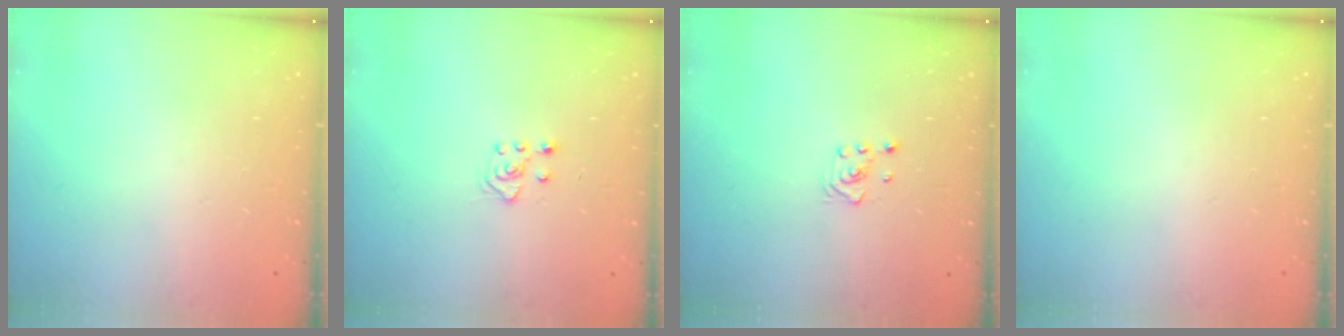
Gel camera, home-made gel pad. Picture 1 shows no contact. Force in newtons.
{"total": 4.9, "press": 4.8, "slide": 0.8}
{"total": 2.6, "press": 2.4, "slide": 1.0}
{"total": 0.0}